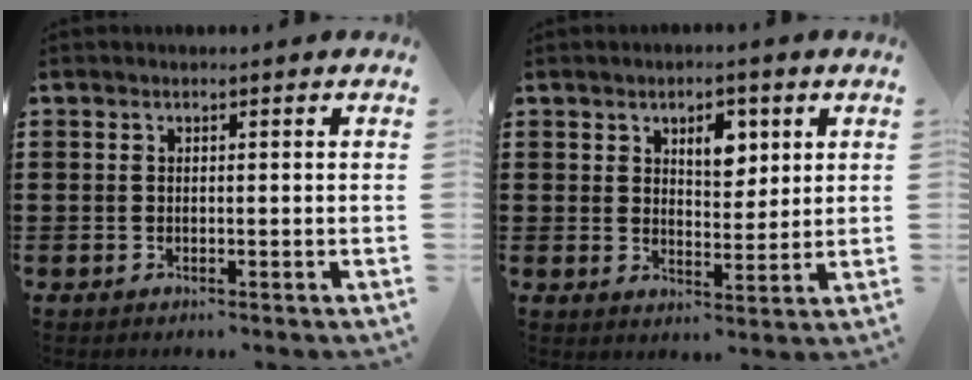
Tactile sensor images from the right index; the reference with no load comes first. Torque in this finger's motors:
{"motor_torque": [0.23, -0.21, 0.30, 0.08]}